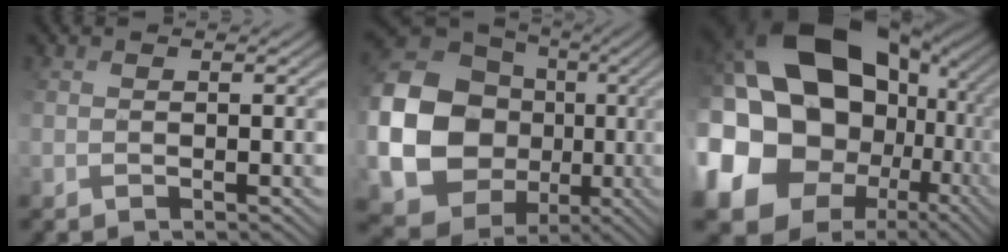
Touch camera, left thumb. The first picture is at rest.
{"total": 19.6, "force": [-0.5, 17.2, 9.3], "torque": [-0.251, -0.023, -0.005]}
{"total": 21.5, "force": [1.9, 16.9, 13.2], "torque": [-0.322, 0.004, 0.050]}